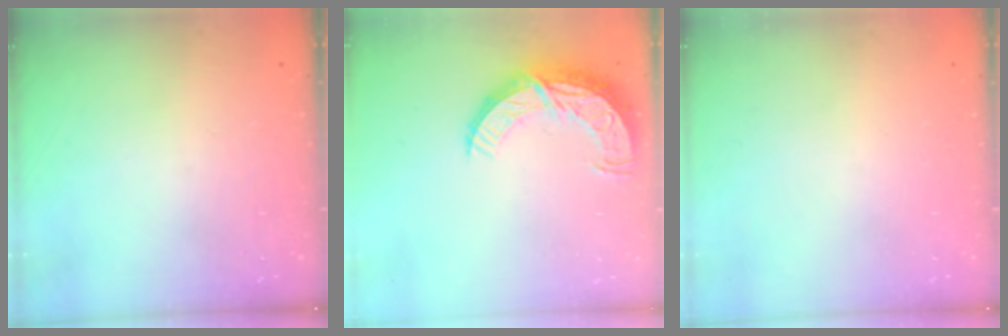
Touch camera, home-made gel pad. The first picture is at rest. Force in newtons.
{"total": 12.4, "press": 12.4, "slide": 1.0}
{"total": 0.0}